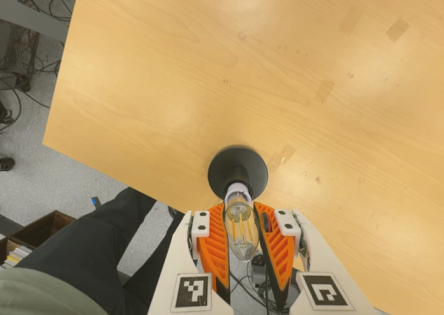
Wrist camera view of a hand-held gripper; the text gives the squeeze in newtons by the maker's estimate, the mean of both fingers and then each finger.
{"total": 18.2, "left": 18.1, "right": 18.4}